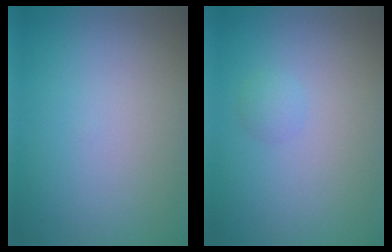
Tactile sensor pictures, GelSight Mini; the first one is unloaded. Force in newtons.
{"total": 0.9, "press": 0.8, "slide": 0.1}